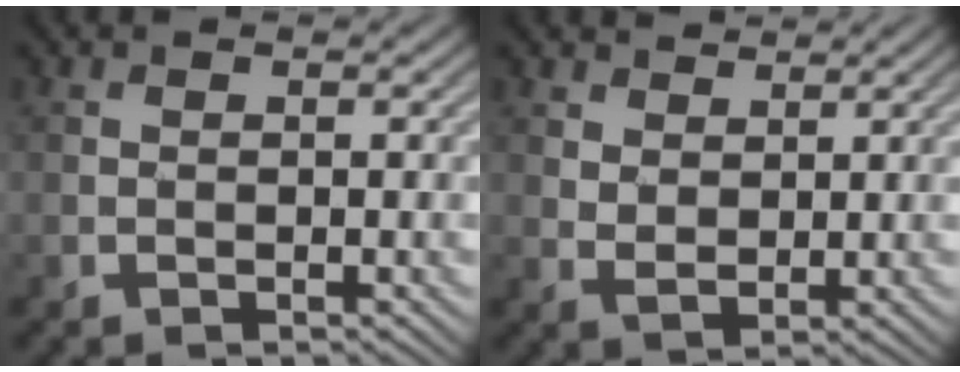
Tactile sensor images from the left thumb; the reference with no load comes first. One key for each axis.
{"total": 3.7, "fx": 2.8, "fy": 2.0, "fz": 1.4, "tx": -0.037, "ty": -0.005, "tz": 0.062}